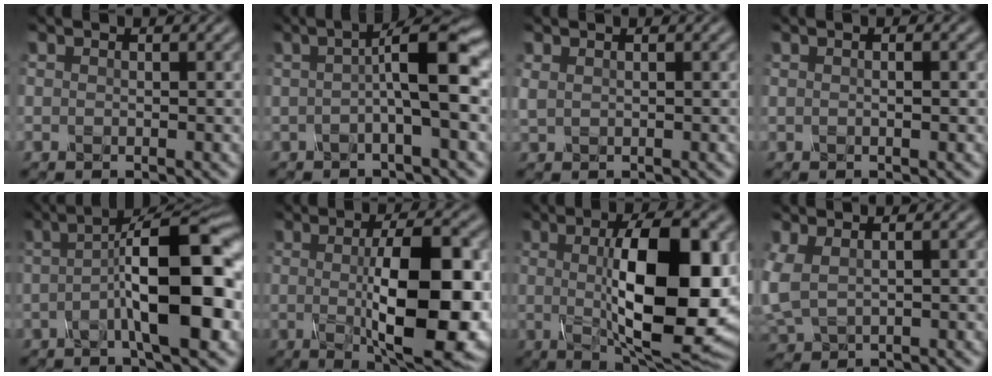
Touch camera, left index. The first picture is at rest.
{"total": 5.8, "force": [0.3, 1.0, 5.7], "torque": [-0.087, 0.013, -0.003]}
{"total": 0.9, "force": [0.5, 0.4, 0.5], "torque": [-0.017, 0.001, 0.014]}
{"total": 1.0, "force": [0.1, 0.3, 1.0], "torque": [-0.012, -0.006, 0.002]}
{"total": 11.1, "force": [-1.0, 2.7, 10.7], "torque": [-0.143, 0.017, -0.025]}
{"total": 12.4, "force": [-0.4, 3.6, 11.8], "torque": [-0.168, -0.010, -0.003]}
{"total": 13.6, "force": [0.4, 4.3, 12.9], "torque": [-0.176, -0.003, 0.003]}
{"total": 3.7, "force": [0.7, 2.2, 2.9], "torque": [-0.087, 0.001, 0.020]}